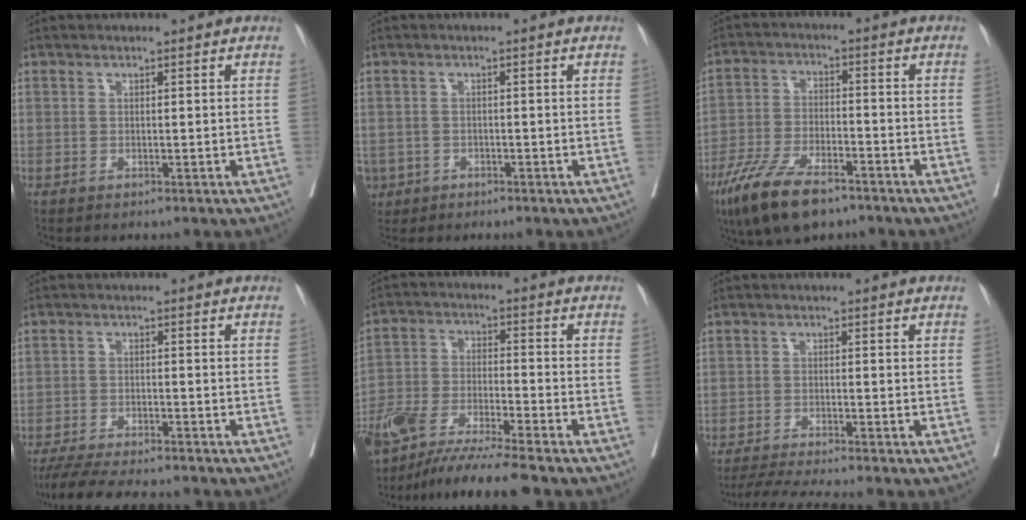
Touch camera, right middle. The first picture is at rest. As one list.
[{"total": 4.9, "force": [-2.7, 4.1, 1.0], "torque": [-0.031, 0.002, -0.042]}, {"total": 11.6, "force": [-8.0, 3.6, 7.6], "torque": [-0.152, -0.020, -0.145]}, {"total": 11.2, "force": [-9.9, 1.4, 5.0], "torque": [-0.076, -0.018, -0.150]}, {"total": 11.4, "force": [-9.5, -0.3, 6.2], "torque": [-0.114, -0.029, -0.171]}, {"total": 5.8, "force": [-5.1, -1.2, 2.4], "torque": [-0.040, -0.021, -0.088]}]